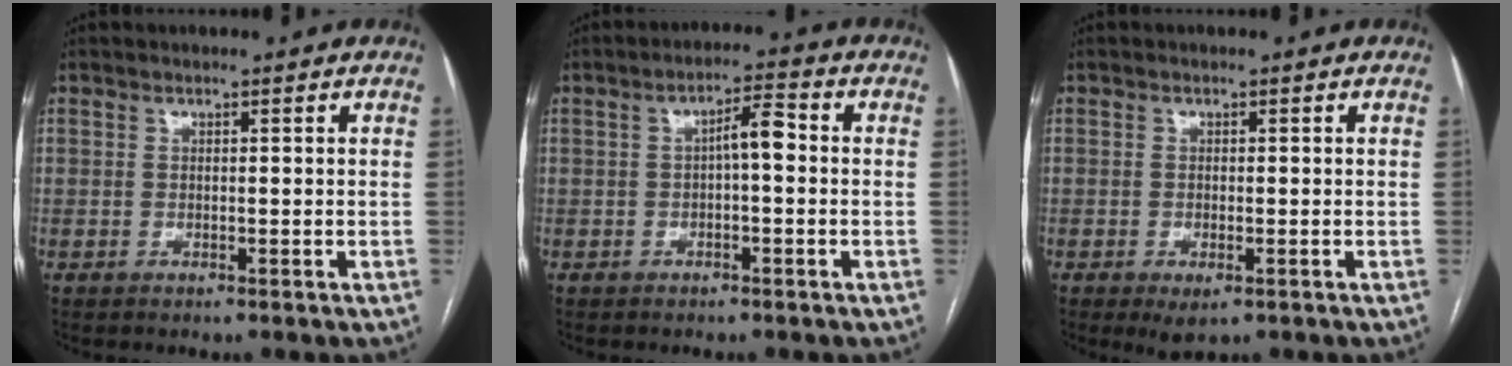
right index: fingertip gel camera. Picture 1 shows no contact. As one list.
[{"total": 4.2, "force": [0.0, 1.1, 4.0], "torque": [-0.065, 0.018, -0.002]}, {"total": 2.9, "force": [-1.4, 1.1, 2.3], "torque": [-0.038, -0.004, -0.013]}]